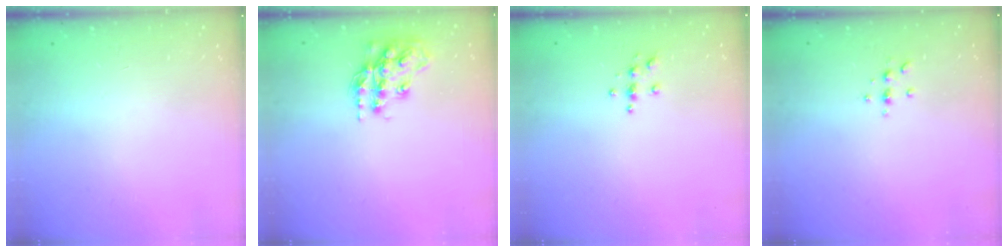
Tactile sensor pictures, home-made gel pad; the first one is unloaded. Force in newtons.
{"total": 16.0, "press": 16.0, "slide": 1.2}
{"total": 3.9, "press": 3.8, "slide": 0.4}
{"total": 3.9, "press": 3.9, "slide": 0.6}